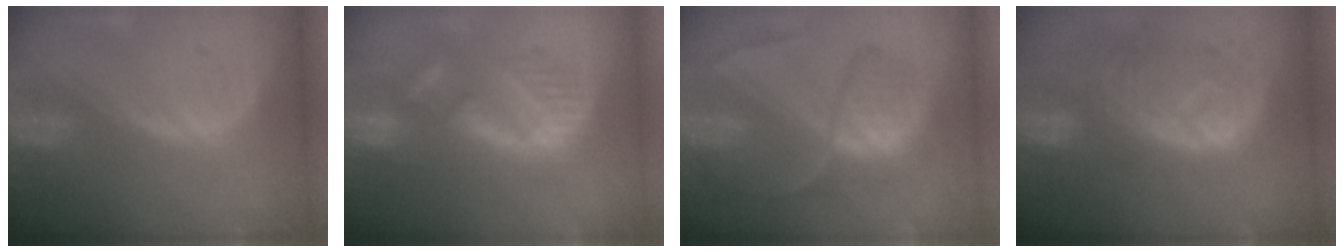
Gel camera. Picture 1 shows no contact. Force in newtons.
{"total": 8.8, "press": 8.7, "slide": 1.5}
{"total": 7.5, "press": 7.2, "slide": 2.1}
{"total": 10.8, "press": 9.6, "slide": 5.0}